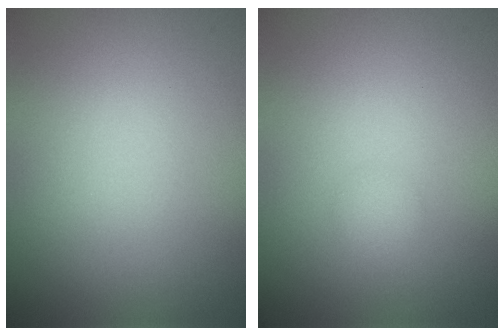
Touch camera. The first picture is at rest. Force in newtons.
{"total": 1.0, "press": 1.0, "slide": 0.1}